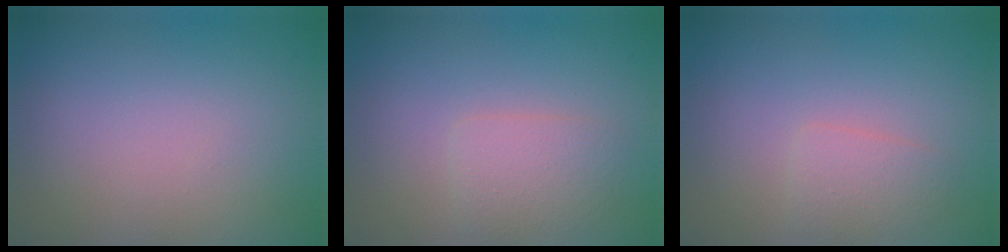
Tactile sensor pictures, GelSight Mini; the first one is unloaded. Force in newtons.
{"total": 2.3, "press": 2.3, "slide": 0.1}
{"total": 1.7, "press": 1.7, "slide": 0.1}